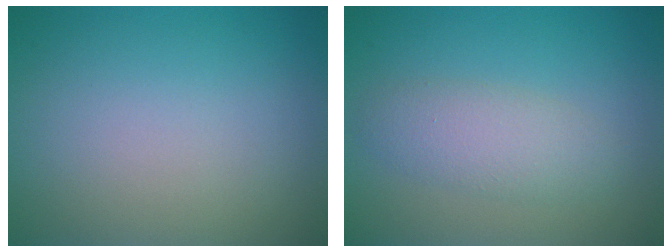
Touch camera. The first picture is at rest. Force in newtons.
{"total": 3.0, "press": 3.0, "slide": 0.1}